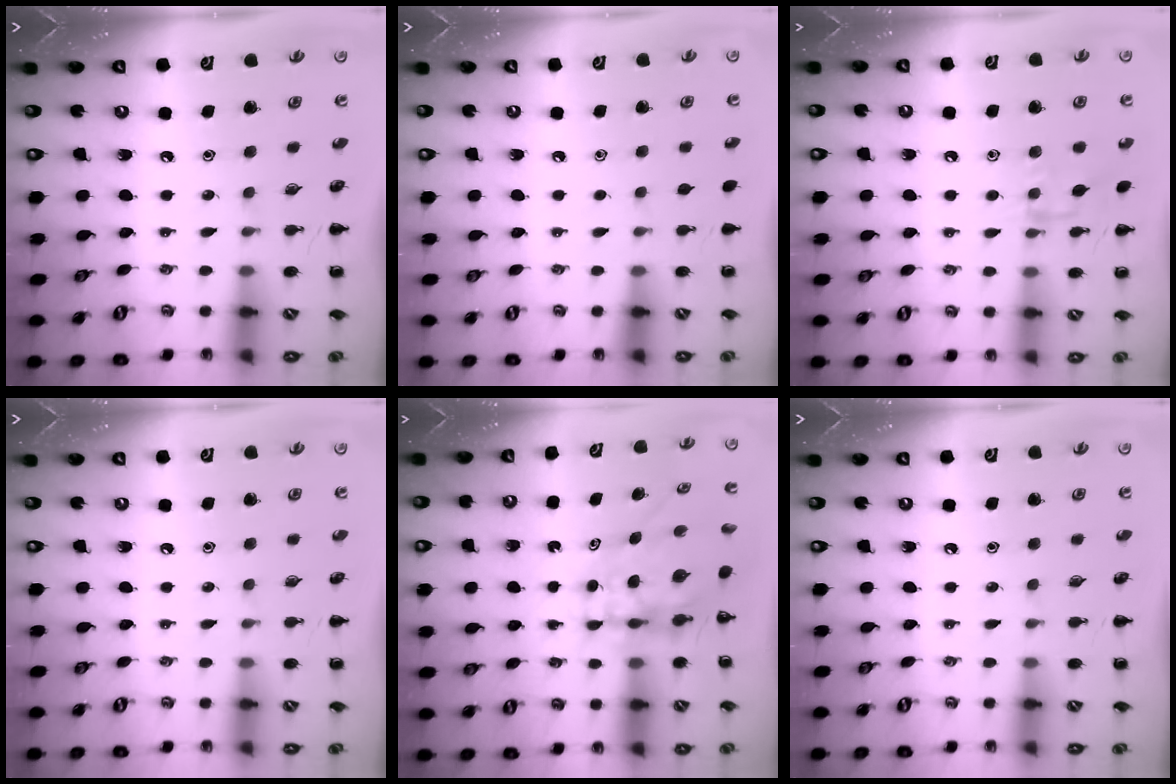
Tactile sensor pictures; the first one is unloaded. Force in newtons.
{"total": 0.6, "press": 0.6, "slide": 0.1}
{"total": 8.2, "press": 8.2, "slide": 0.6}
{"total": 0.0}
{"total": 5.5, "press": 5.4, "slide": 0.8}
{"total": 0.0}